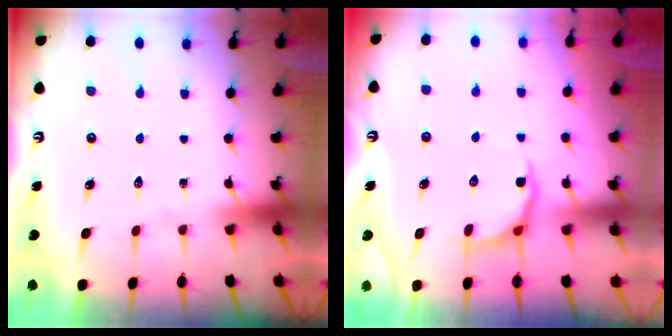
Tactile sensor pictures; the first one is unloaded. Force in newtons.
{"total": 4.6, "press": 4.0, "slide": 2.2}